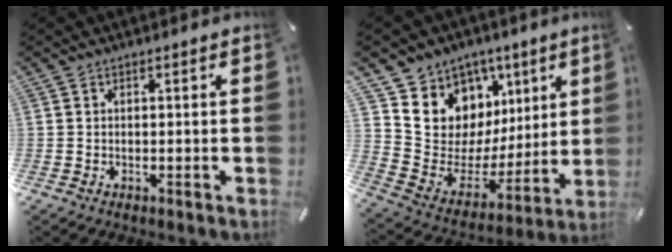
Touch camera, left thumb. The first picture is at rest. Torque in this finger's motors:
{"motor_torque": [2.81, 2.00, 1.39, -1.38, 0.10]}